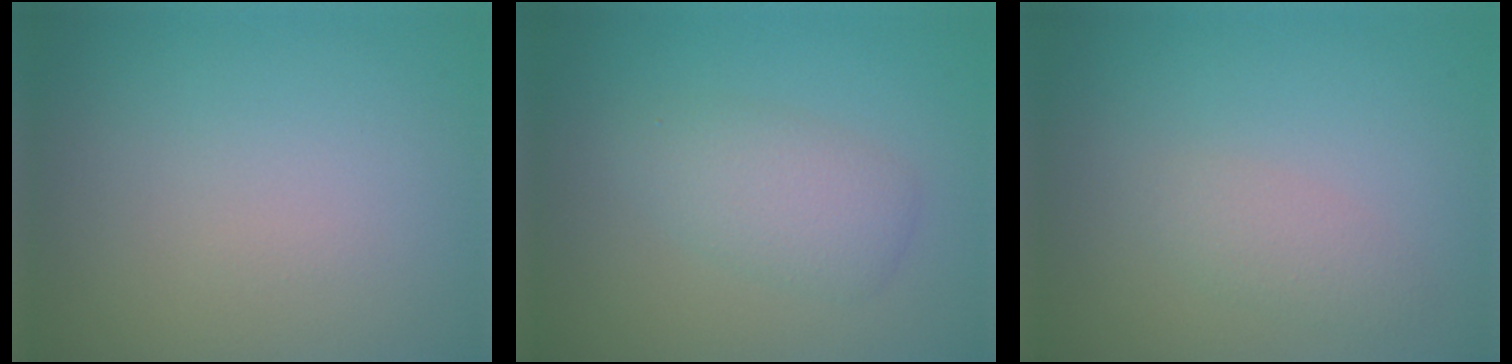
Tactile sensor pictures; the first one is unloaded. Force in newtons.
{"total": 3.0, "press": 3.0, "slide": 0.1}
{"total": 1.6, "press": 1.6, "slide": 0.1}